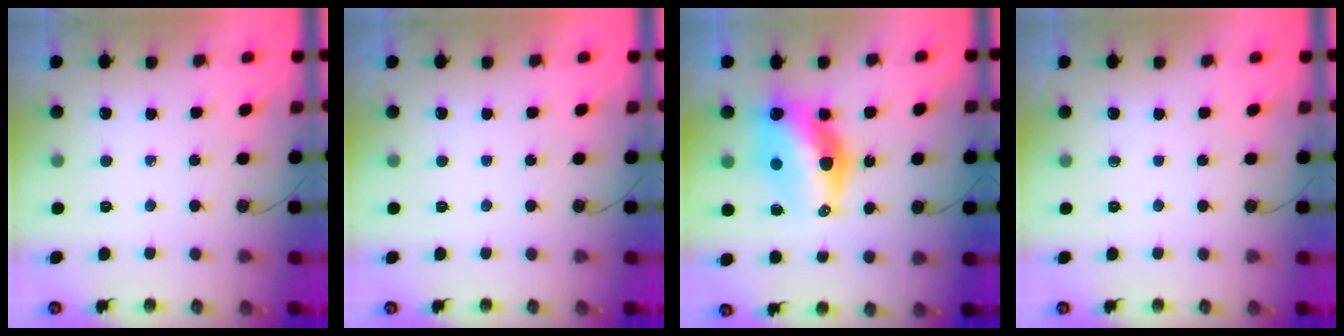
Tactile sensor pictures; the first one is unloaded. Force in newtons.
{"total": 0.0}
{"total": 15.4, "press": 14.7, "slide": 4.5}
{"total": 0.0}